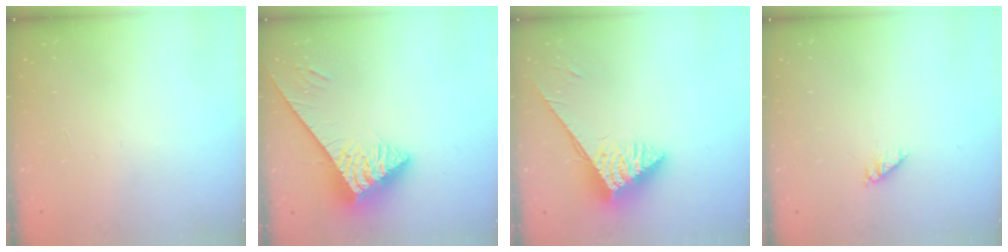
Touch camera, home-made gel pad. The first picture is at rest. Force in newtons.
{"total": 5.3, "press": 5.3, "slide": 0.5}
{"total": 6.3, "press": 6.3, "slide": 0.4}
{"total": 2.8, "press": 2.8, "slide": 0.5}